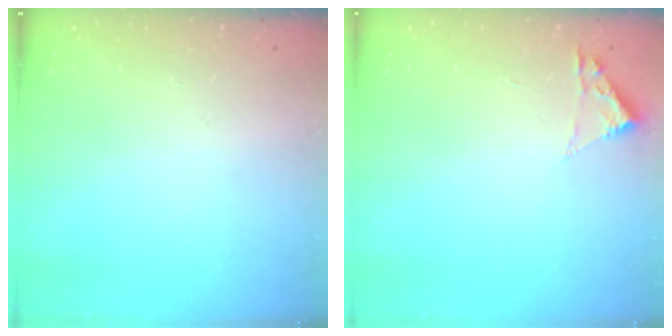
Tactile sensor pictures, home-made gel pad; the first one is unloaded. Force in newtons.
{"total": 1.8, "press": 1.8, "slide": 0.2}